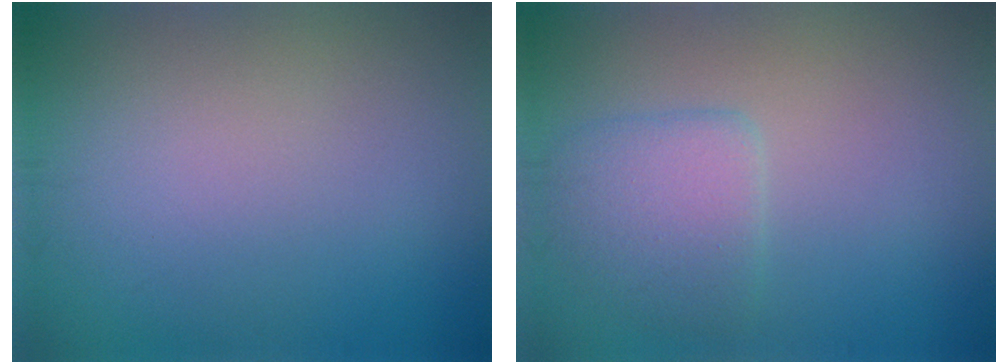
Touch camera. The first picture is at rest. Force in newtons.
{"total": 2.9, "press": 2.9, "slide": 0.3}